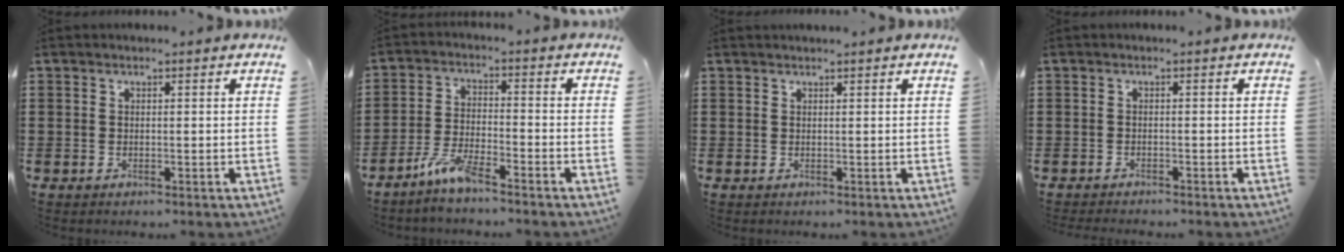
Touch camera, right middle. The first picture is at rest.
{"total": 5.2, "force": [-4.2, 0.6, 3.1], "torque": [-0.078, -0.006, -0.084]}
{"total": 0.6, "force": [0.6, 0.0, 0.0], "torque": [-0.002, 0.000, 0.012]}
{"total": 1.0, "force": [-1.0, 0.1, -0.1], "torque": [-0.001, 0.002, -0.023]}